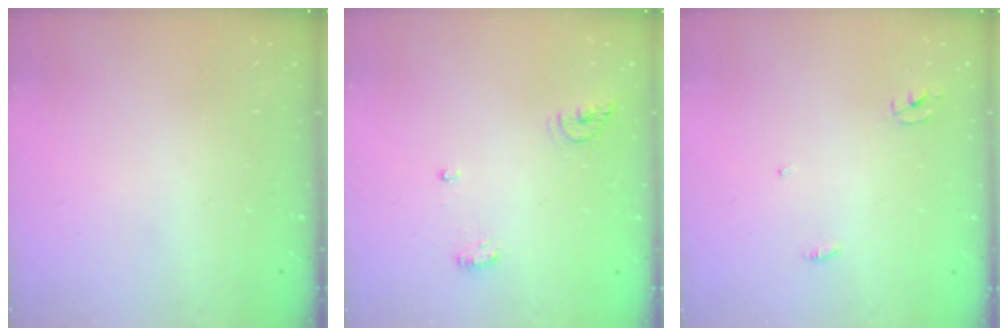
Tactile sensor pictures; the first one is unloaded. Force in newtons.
{"total": 10.0, "press": 7.3, "slide": 6.9}
{"total": 2.3, "press": 2.3, "slide": 0.1}